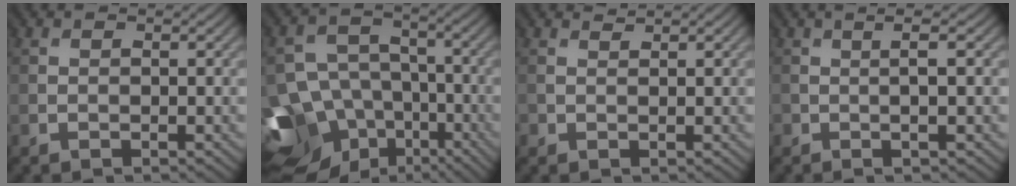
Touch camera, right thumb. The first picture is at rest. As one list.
[{"total": 13.3, "force": [-7.2, 10.0, 4.8], "torque": [-0.141, -0.019, -0.106]}, {"total": 0.7, "force": [0.5, 0.4, 0.3], "torque": [-0.005, 0.002, 0.008]}, {"total": 1.3, "force": [-0.2, -0.5, 1.2], "torque": [-0.023, 0.003, -0.005]}]